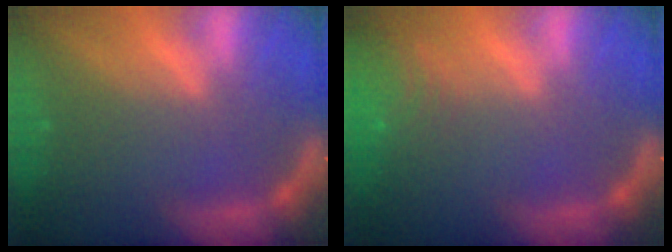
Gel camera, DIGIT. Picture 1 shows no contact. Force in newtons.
{"total": 6.5}